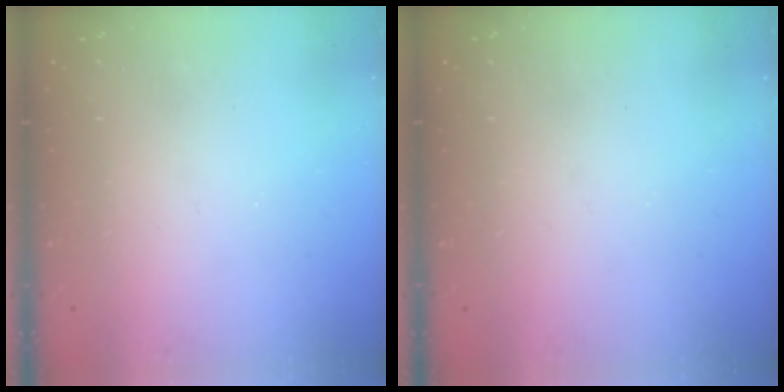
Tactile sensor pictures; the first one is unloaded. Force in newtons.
{"total": 0.0}